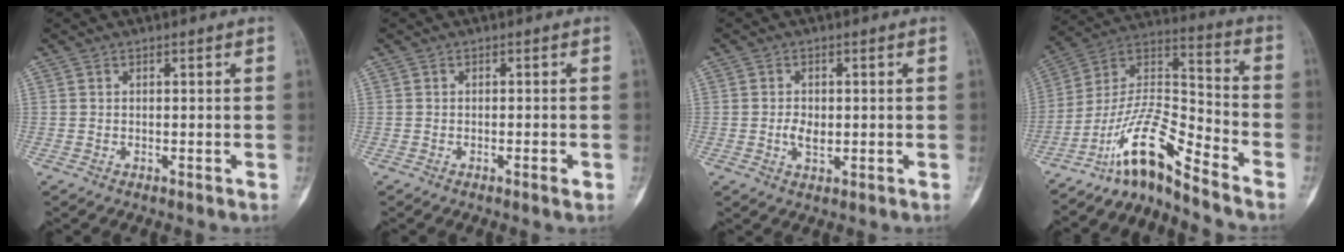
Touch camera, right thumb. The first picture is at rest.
{"total": 1.5, "force": [-0.7, 0.3, 1.3], "torque": [-0.021, -0.001, -0.010]}
{"total": 3.0, "force": [-0.2, 1.9, 2.3], "torque": [-0.037, 0.000, -0.003]}
{"total": 12.9, "force": [-10.4, 1.9, 7.4], "torque": [-0.152, 0.104, -0.199]}